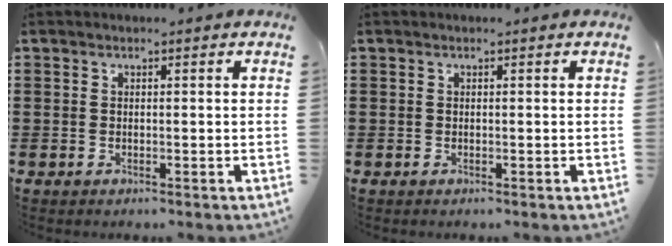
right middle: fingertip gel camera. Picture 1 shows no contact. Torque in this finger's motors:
{"motor_torque": [-1.82, 0.31, 0.03, -0.01]}